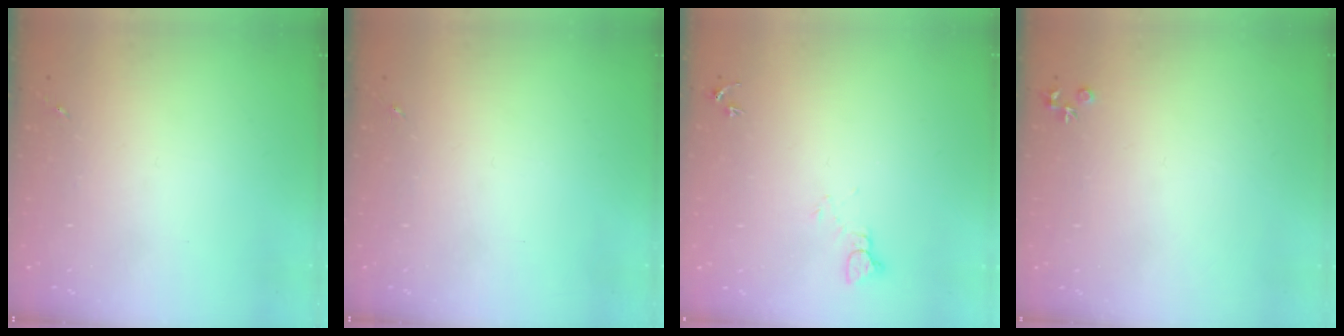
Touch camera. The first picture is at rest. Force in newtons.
{"total": 0.0}
{"total": 4.2, "press": 4.1, "slide": 0.4}
{"total": 4.0, "press": 4.0, "slide": 0.6}